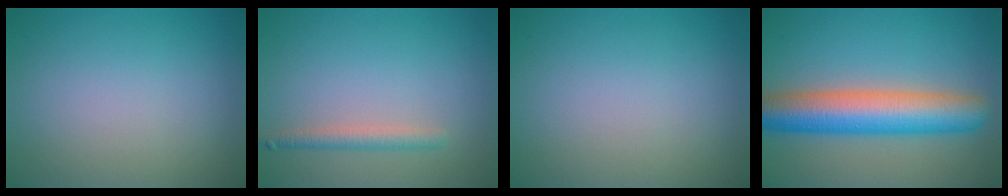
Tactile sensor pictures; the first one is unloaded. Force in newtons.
{"total": 1.8, "press": 1.8, "slide": 0.1}
{"total": 0.0}
{"total": 8.6, "press": 8.6, "slide": 0.3}